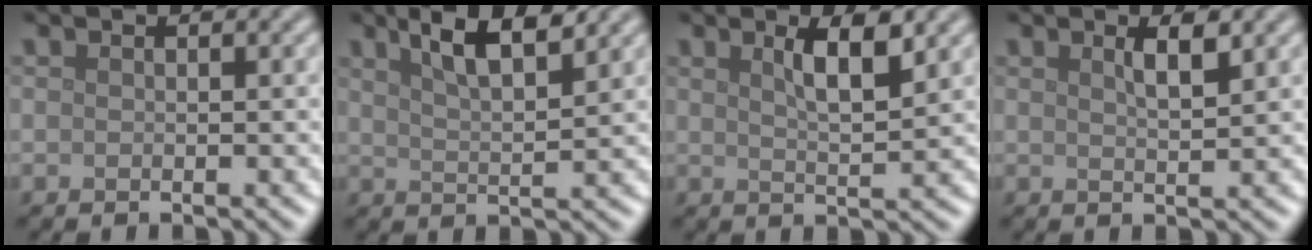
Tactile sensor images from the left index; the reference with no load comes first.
{"total": 5.2, "force": [3.5, 1.2, 3.6], "torque": [-0.055, 0.012, 0.059]}
{"total": 3.7, "force": [1.8, 0.9, 3.1], "torque": [-0.047, 0.002, 0.030]}
{"total": 2.1, "force": [1.2, 0.5, 1.7], "torque": [-0.025, 0.003, 0.019]}